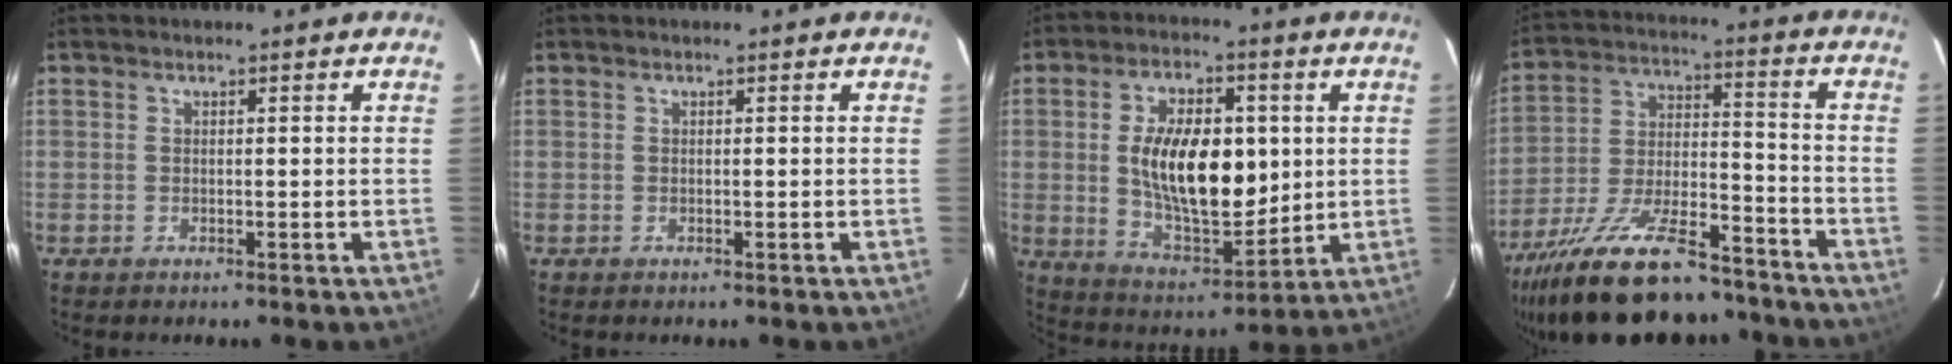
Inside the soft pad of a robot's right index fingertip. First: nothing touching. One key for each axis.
{"total": 0.0}
{"total": 16.9, "fx": 1.9, "fy": 8.6, "fz": 14.5, "tx": -0.253, "ty": 0.001, "tz": 0.043}
{"total": 24.9, "fx": -19.5, "fy": 8.2, "fz": 13.0, "tx": -0.245, "ty": -0.017, "tz": -0.301}